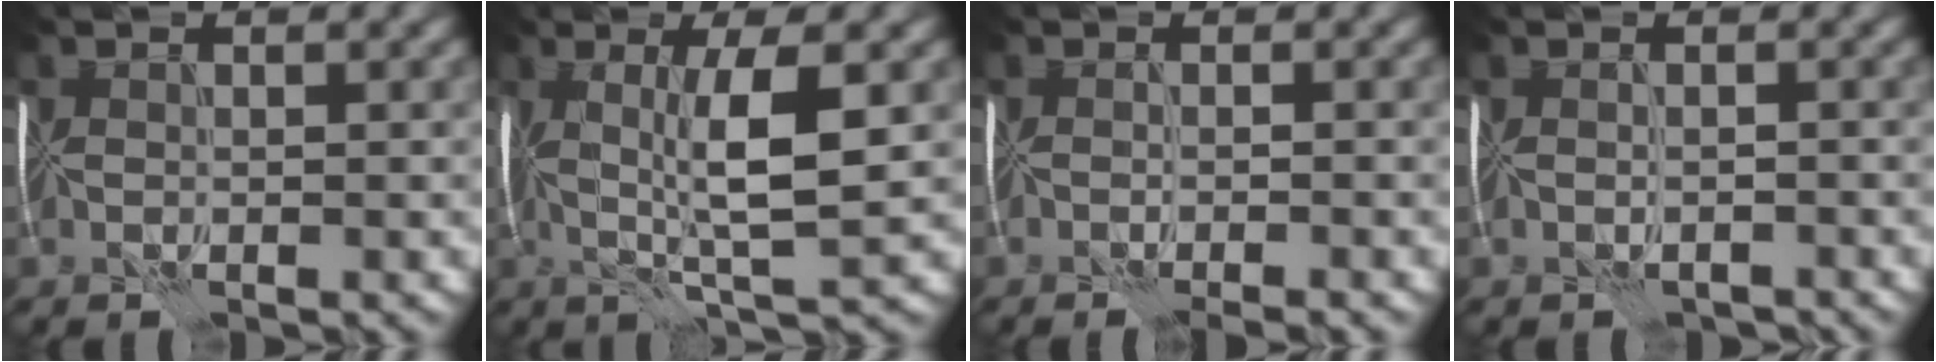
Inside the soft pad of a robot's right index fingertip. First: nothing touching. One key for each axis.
{"total": 6.2, "fx": 0.5, "fy": 0.9, "fz": 6.1, "tx": -0.114, "ty": 0.001, "tz": 0.013}
{"total": 2.0, "fx": -1.4, "fy": 0.3, "fz": 1.4, "tx": -0.007, "ty": -0.001, "tz": -0.018}
{"total": 1.7, "fx": -1.3, "fy": 0.5, "fz": 0.9, "tx": -0.017, "ty": -0.010, "tz": -0.013}